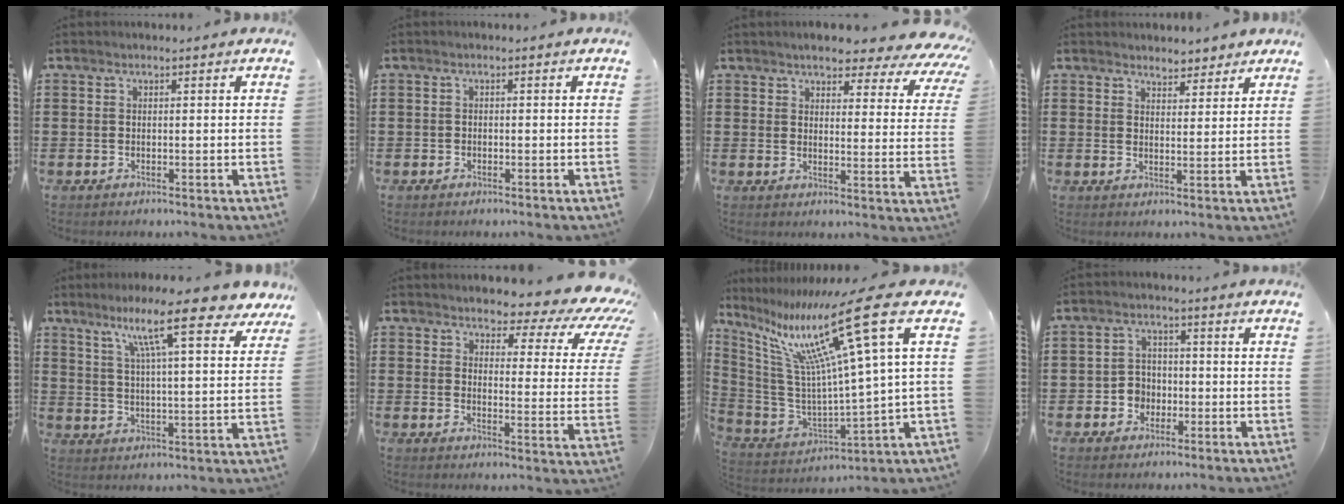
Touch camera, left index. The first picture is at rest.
{"total": 0.7, "force": [-0.5, 0.5, 0.1], "torque": [-0.003, 0.001, -0.012]}
{"total": 4.8, "force": [4.4, 0.8, 1.8], "torque": [-0.049, -0.025, 0.073]}
{"total": 3.4, "force": [3.2, 1.1, 0.2], "torque": [-0.006, -0.005, 0.058]}
{"total": 13.6, "force": [9.7, 2.0, 9.4], "torque": [-0.175, -0.032, 0.157]}
{"total": 4.9, "force": [4.1, 1.4, 2.4], "torque": [-0.053, -0.033, 0.063]}
{"total": 18.6, "force": [9.5, 0.9, 15.9], "torque": [-0.339, -0.051, 0.134]}
{"total": 3.7, "force": [-1.3, 3.2, 1.2], "torque": [-0.033, 0.005, -0.029]}